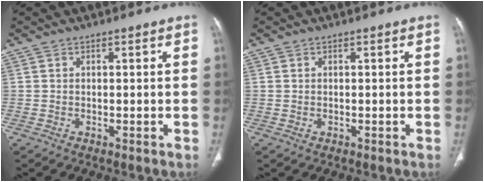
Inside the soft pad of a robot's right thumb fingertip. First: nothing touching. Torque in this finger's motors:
{"motor_torque": [-0.57, 0.25, -0.24, 0.03, 0.06]}